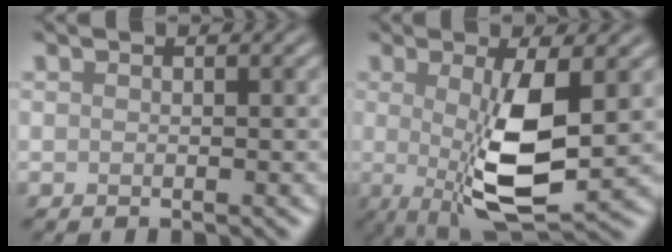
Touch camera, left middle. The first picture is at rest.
{"total": 7.8, "force": [-0.3, 2.2, 7.5], "torque": [-0.134, -0.013, -0.004]}